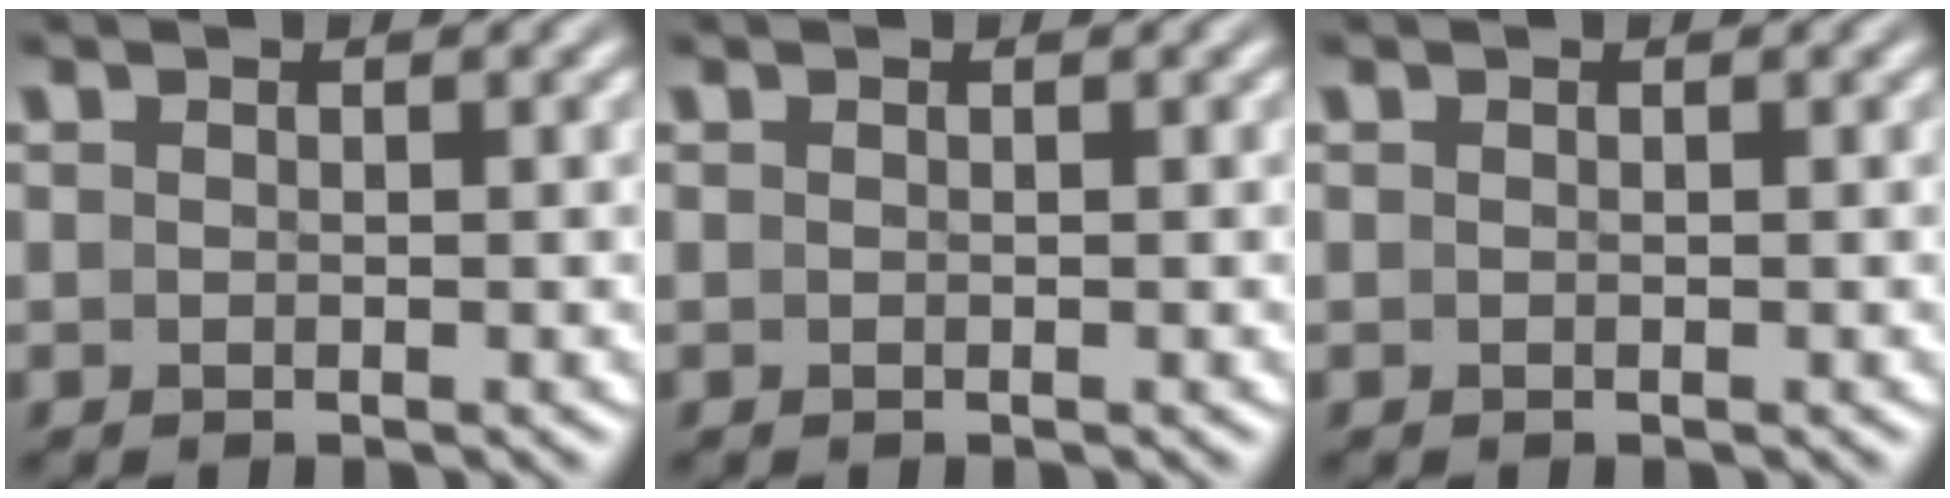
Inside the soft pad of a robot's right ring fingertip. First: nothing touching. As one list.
[{"total": 0.0}, {"total": 0.0}]